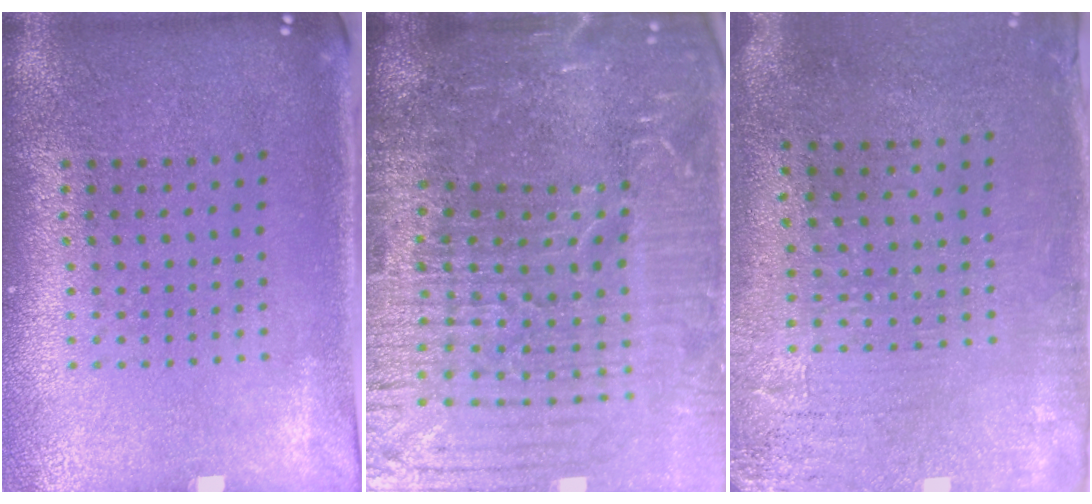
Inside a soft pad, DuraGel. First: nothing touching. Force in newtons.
{"total": 7.0, "press": 6.1, "slide": 3.5}
{"total": 3.1, "press": 2.4, "slide": 1.9}